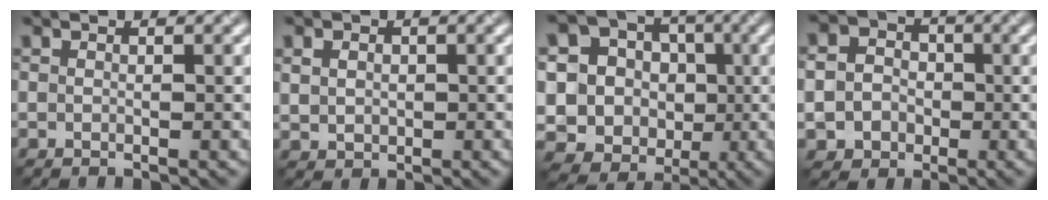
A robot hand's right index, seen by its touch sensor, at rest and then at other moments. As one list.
[{"total": 1.8, "force": [0.4, 1.5, 0.9], "torque": [-0.020, -0.002, 0.011]}, {"total": 14.0, "force": [-1.3, 13.2, 4.5], "torque": [-0.130, 0.022, -0.031]}, {"total": 6.5, "force": [-1.6, 5.9, 2.1], "torque": [-0.024, -0.006, -0.044]}]